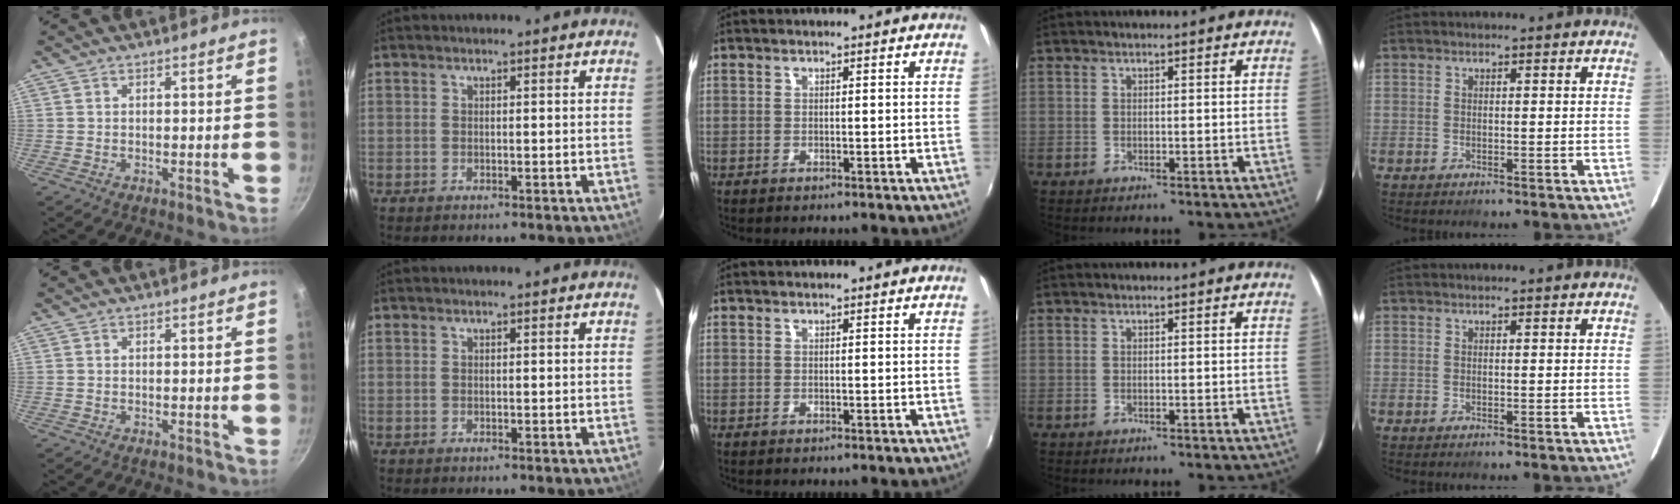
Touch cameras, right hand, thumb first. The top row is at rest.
{}